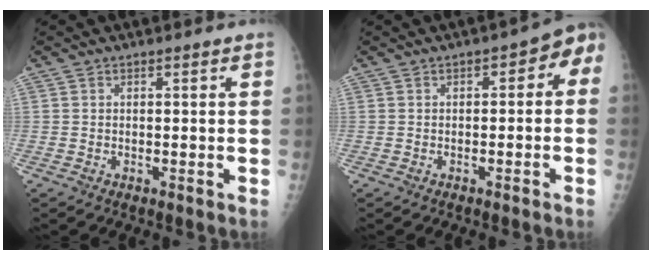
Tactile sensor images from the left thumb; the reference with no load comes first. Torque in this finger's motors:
{"motor_torque": [-0.43, 0.18, -0.14, 0.03, 0.06]}